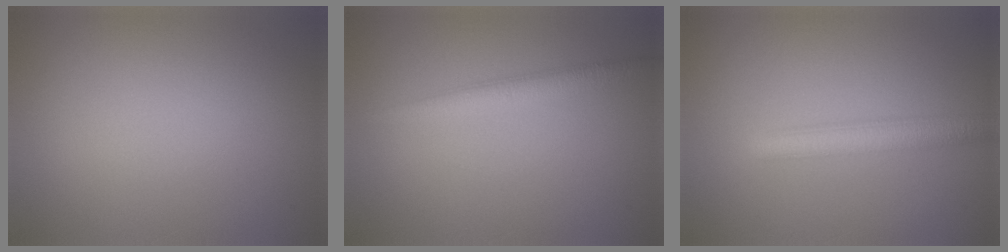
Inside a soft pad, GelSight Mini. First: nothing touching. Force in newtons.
{"total": 2.5, "press": 2.5, "slide": 0.1}
{"total": 3.3, "press": 3.3, "slide": 0.0}